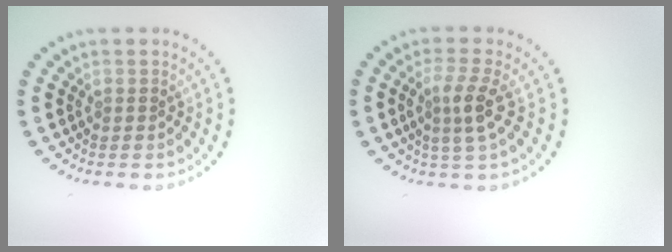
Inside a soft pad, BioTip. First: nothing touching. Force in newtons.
{"total": 2.6, "press": 2.3, "slide": 1.3}